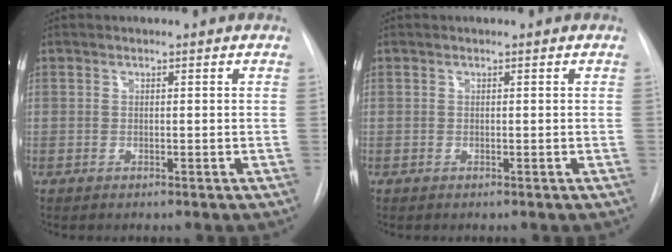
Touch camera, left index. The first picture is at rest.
{"total": 0.0}